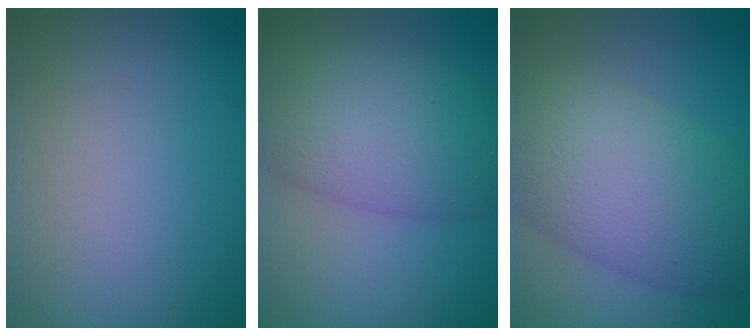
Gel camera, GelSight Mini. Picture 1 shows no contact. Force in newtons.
{"total": 7.9, "press": 7.9, "slide": 0.3}
{"total": 9.1, "press": 9.1, "slide": 0.5}